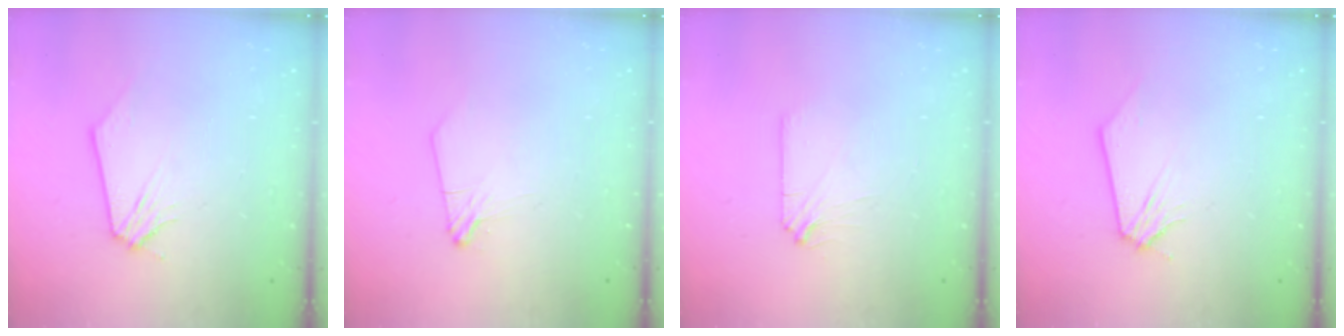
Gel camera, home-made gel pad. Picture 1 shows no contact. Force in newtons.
{"total": 2.0, "press": 2.0, "slide": 0.4}
{"total": 2.5, "press": 2.5, "slide": 0.4}
{"total": 0.0}